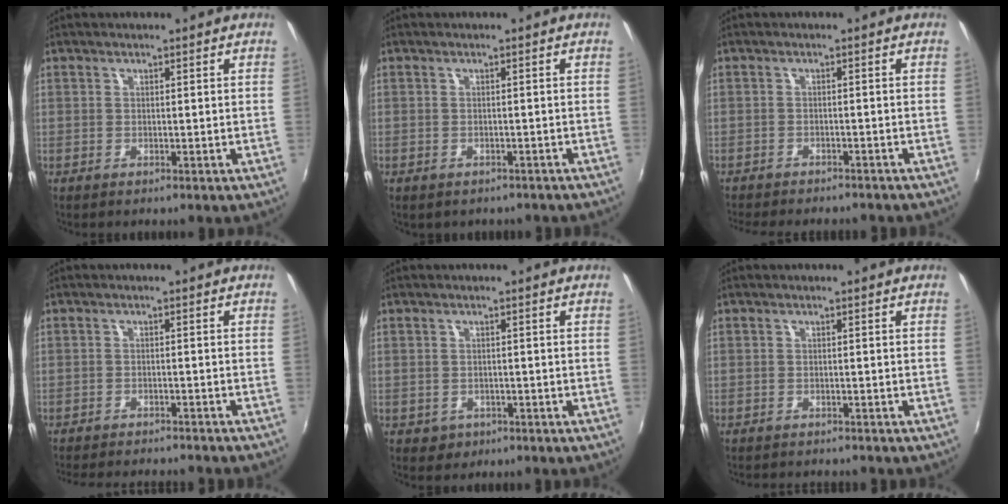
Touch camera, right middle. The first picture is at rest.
{"total": 3.0, "force": [-2.4, 1.6, 1.1], "torque": [-0.023, -0.011, -0.026]}
{"total": 8.4, "force": [-7.5, 1.8, 3.2], "torque": [-0.078, -0.018, -0.111]}
{"total": 11.2, "force": [-10.1, 1.6, 4.5], "torque": [-0.097, -0.017, -0.145]}
{"total": 2.7, "force": [-1.1, 2.3, 0.7], "torque": [-0.020, -0.001, -0.012]}
{"total": 3.6, "force": [-3.4, 0.5, 1.0], "torque": [-0.029, -0.014, -0.053]}